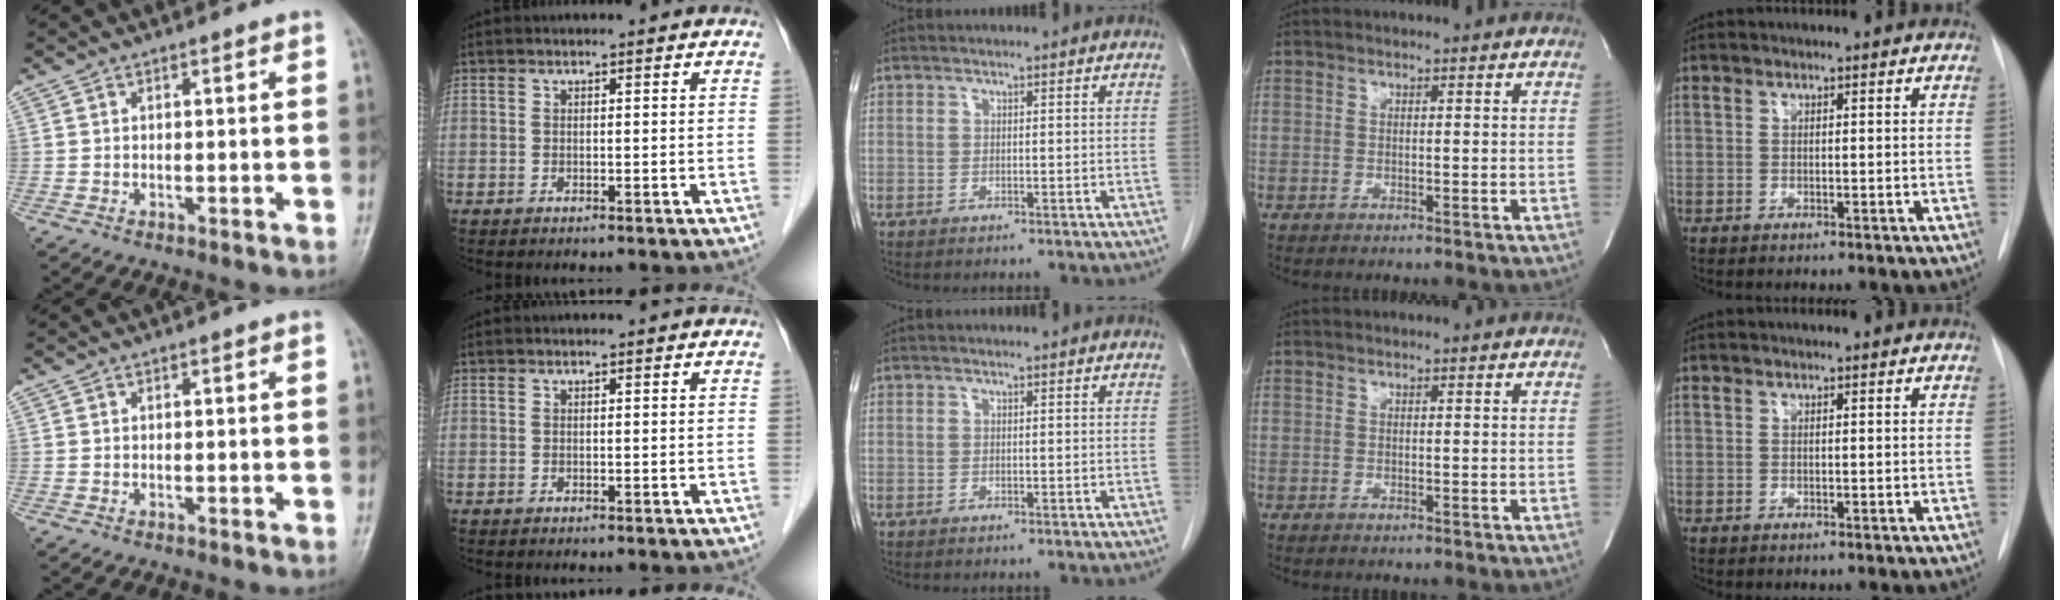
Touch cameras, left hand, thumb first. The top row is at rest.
{}